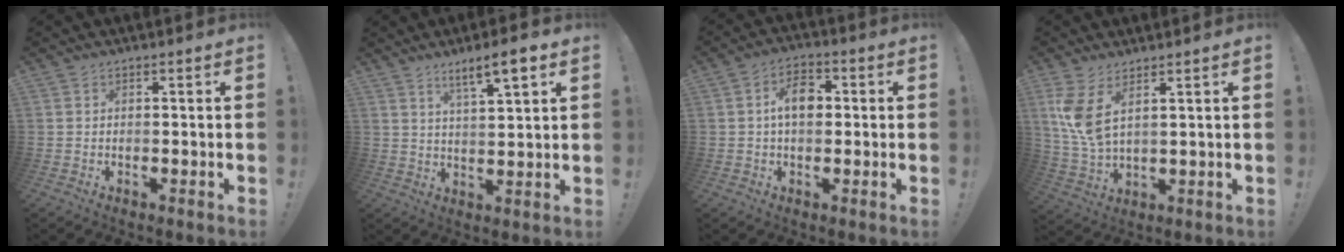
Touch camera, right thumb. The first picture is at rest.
{"total": 8.2, "force": [5.4, 1.2, 6.1], "torque": [-0.090, -0.031, 0.087]}
{"total": 8.3, "force": [1.1, 5.4, 6.2], "torque": [-0.088, 0.009, 0.017]}
{"total": 8.4, "force": [4.2, 3.1, 6.6], "torque": [-0.137, -0.028, 0.081]}